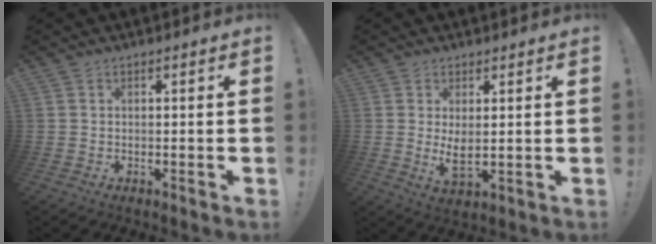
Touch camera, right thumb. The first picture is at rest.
{"total": 5.0, "force": [1.5, 2.0, 4.4], "torque": [-0.057, -0.019, 0.030]}